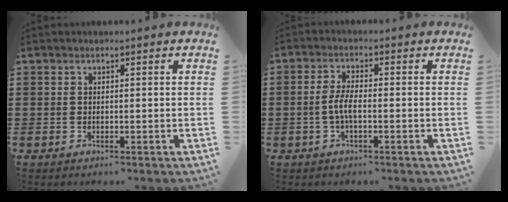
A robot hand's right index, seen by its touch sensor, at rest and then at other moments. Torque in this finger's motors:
{"motor_torque": [0.54, 0.44, 0.47, 0.13]}